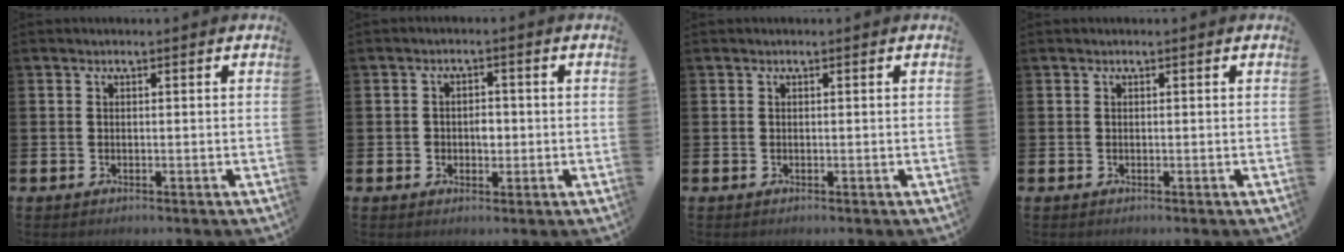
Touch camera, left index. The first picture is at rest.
{"total": 2.3, "force": [-0.2, 1.8, 1.4], "torque": [-0.011, 0.001, -0.010]}
{"total": 0.0}
{"total": 0.0}